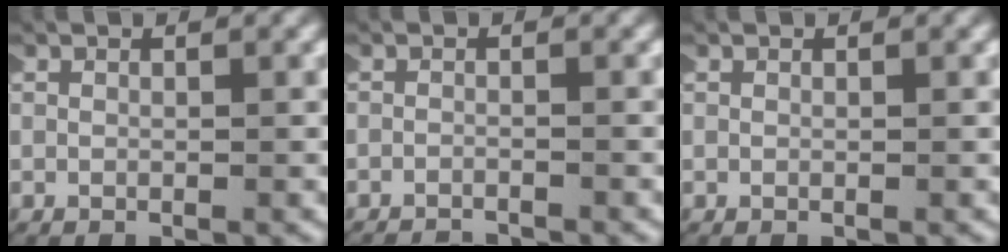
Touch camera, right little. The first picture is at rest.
{"total": 2.7, "force": [-2.7, 0.2, 0.0], "torque": [-0.006, -0.013, -0.040]}
{"total": 0.0}